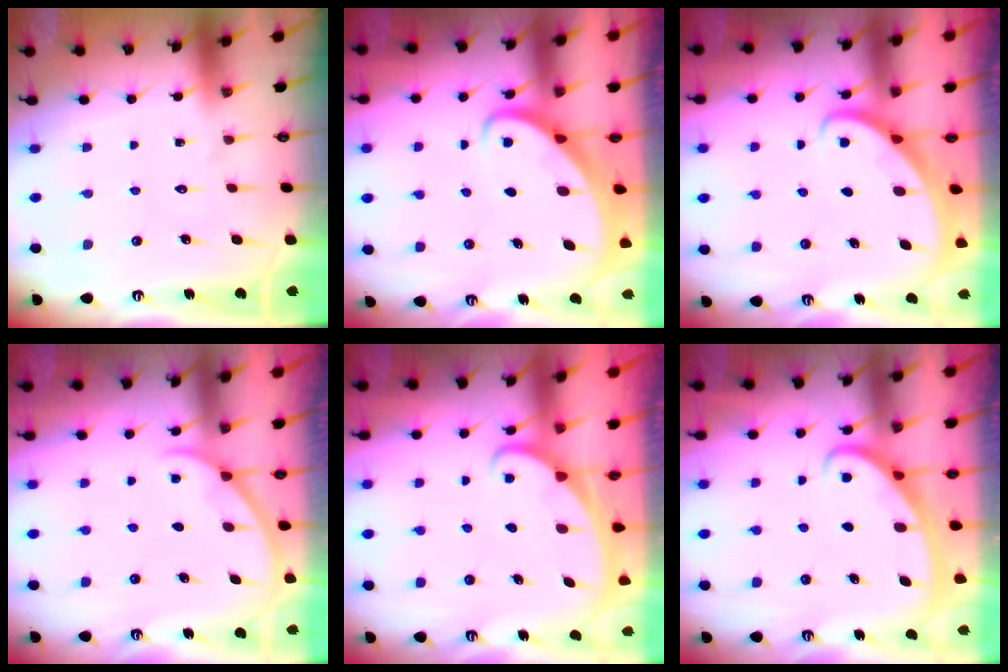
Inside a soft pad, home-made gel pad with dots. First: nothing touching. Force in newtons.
{"total": 2.8, "press": 2.8, "slide": 0.4}
{"total": 2.5, "press": 2.5, "slide": 0.2}
{"total": 0.8, "press": 0.8, "slide": 0.2}
{"total": 1.8, "press": 1.7, "slide": 0.1}
{"total": 2.5, "press": 2.5, "slide": 0.5}